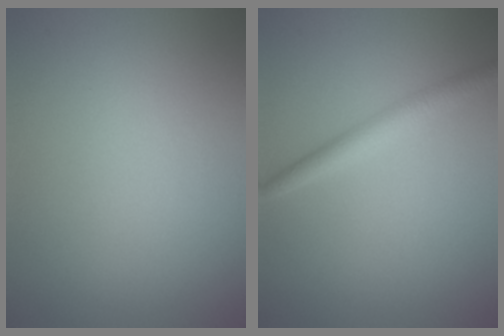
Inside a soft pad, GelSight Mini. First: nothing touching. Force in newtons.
{"total": 2.4, "press": 2.4, "slide": 0.1}